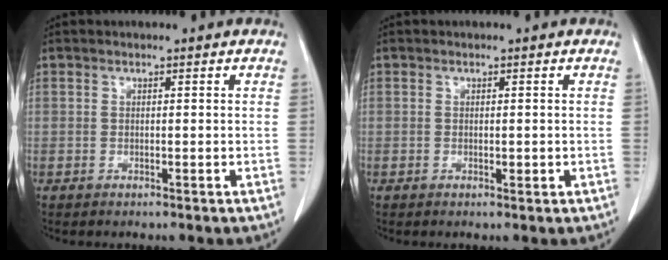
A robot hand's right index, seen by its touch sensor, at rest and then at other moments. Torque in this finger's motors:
{"motor_torque": [-0.11, 0.22, -0.01, 0.01]}